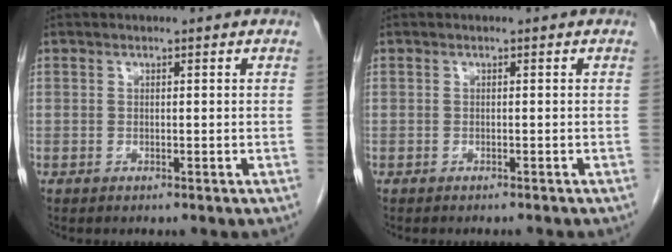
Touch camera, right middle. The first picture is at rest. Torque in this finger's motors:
{"motor_torque": [0.06, 0.00, -0.01, 0.00]}